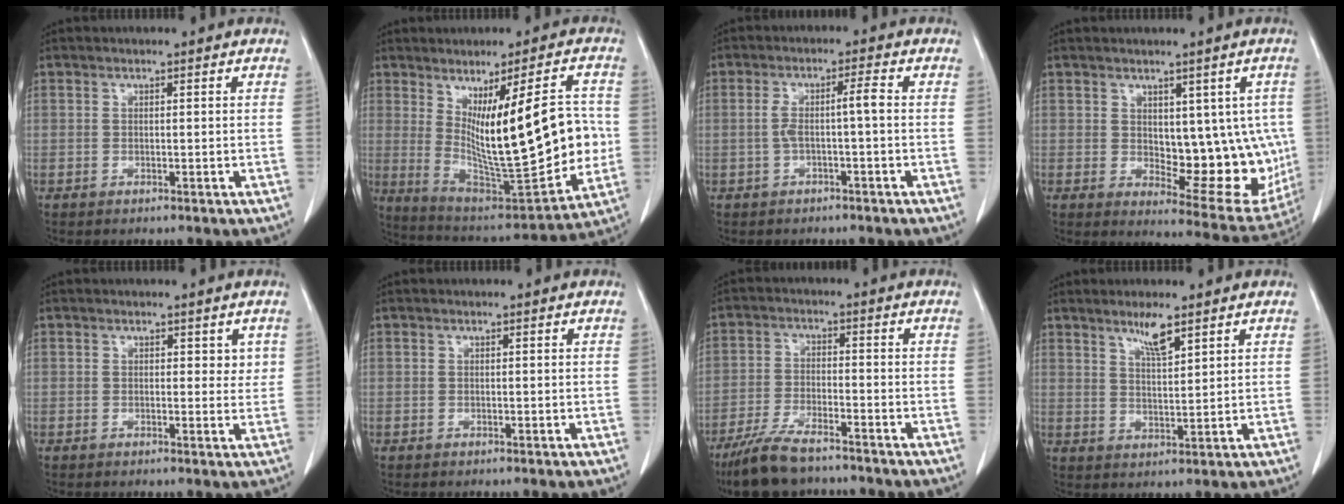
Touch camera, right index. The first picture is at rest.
{"total": 19.8, "force": [1.1, 4.0, 19.3], "torque": [-0.304, -0.015, 0.036]}
{"total": 3.8, "force": [-0.4, -0.1, 3.8], "torque": [-0.075, 0.015, -0.002]}
{"total": 12.5, "force": [0.8, 6.3, 10.8], "torque": [-0.113, -0.003, 0.030]}
{"total": 2.2, "force": [1.3, 1.3, 1.2], "torque": [-0.002, -0.007, 0.017]}
{"total": 0.0}
{"total": 9.4, "force": [-7.6, 2.3, 5.1], "torque": [-0.101, -0.024, -0.135]}
{"total": 4.6, "force": [3.4, 0.4, 3.2], "torque": [-0.057, -0.005, 0.062]}